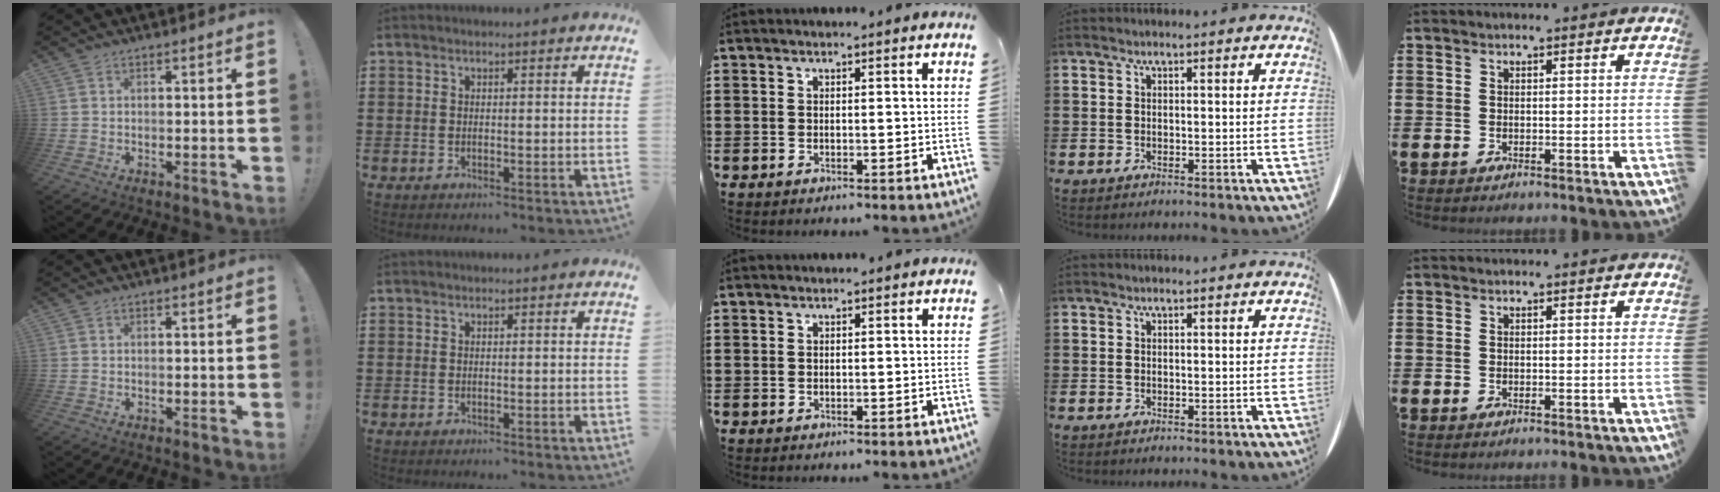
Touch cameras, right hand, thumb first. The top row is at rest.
{}